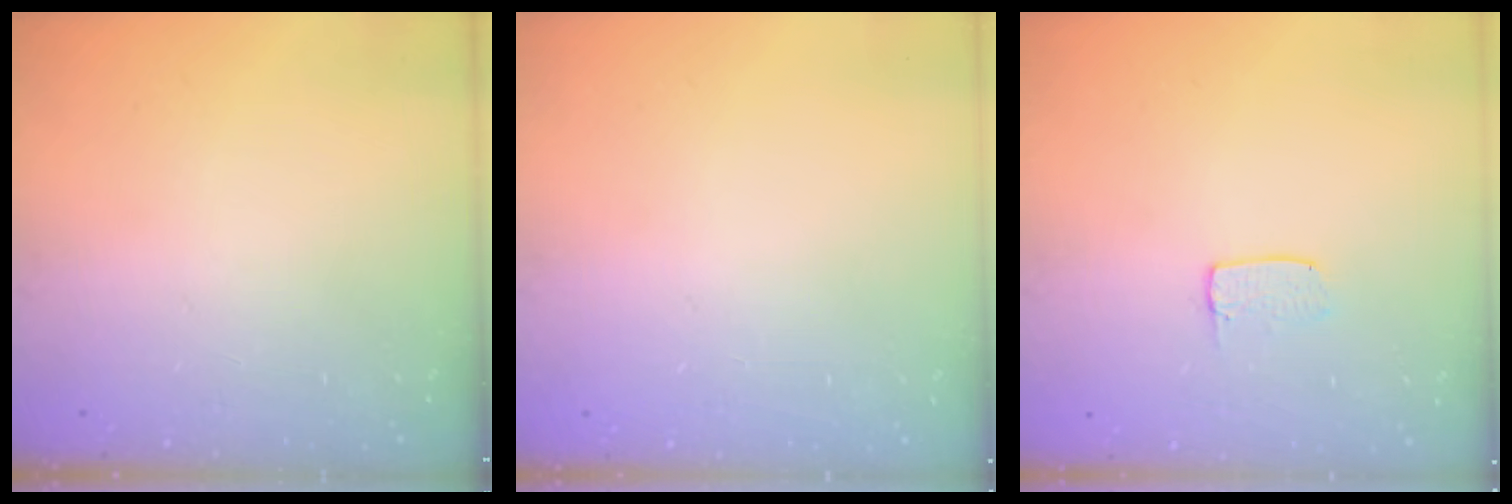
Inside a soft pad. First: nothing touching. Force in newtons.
{"total": 0.0}
{"total": 4.2, "press": 4.2, "slide": 0.3}